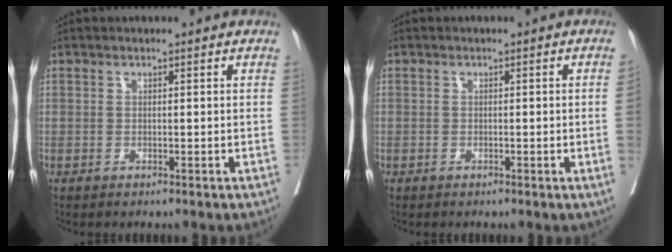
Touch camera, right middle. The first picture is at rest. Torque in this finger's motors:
{"motor_torque": [1.08, -1.06, -0.05, -0.21]}